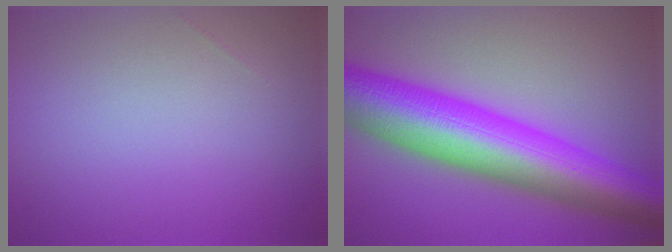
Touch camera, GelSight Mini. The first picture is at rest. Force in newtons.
{"total": 12.8, "press": 12.8, "slide": 0.1}